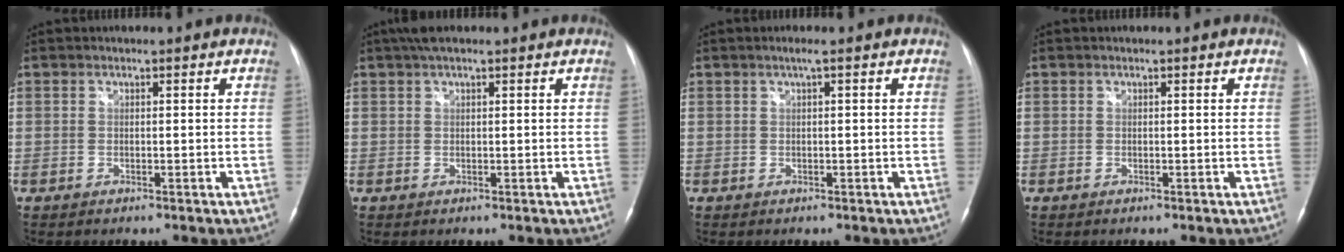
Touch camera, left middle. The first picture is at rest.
{"total": 3.3, "force": [2.4, 0.7, 2.2], "torque": [-0.044, 0.023, 0.042]}
{"total": 0.9, "force": [0.4, -0.1, 0.8], "torque": [-0.016, 0.003, 0.006]}
{"total": 0.0}